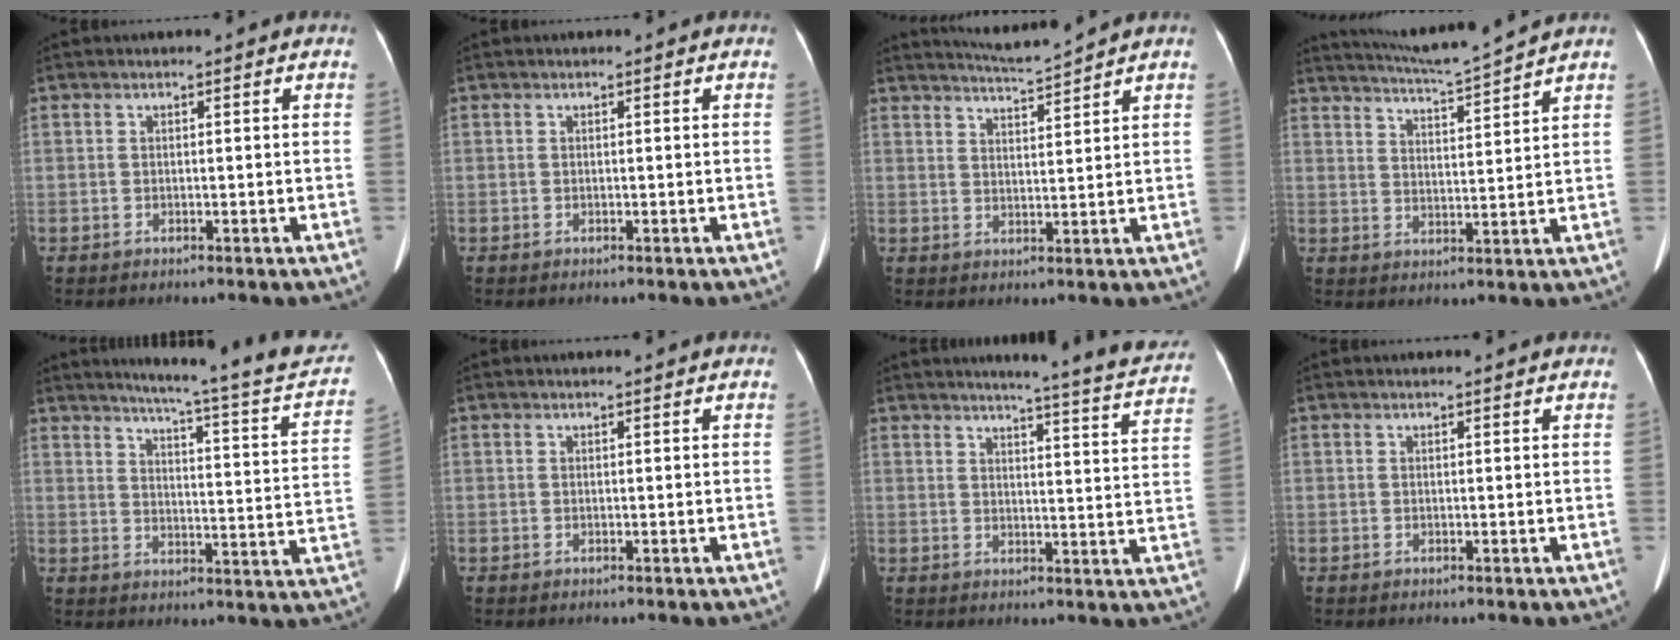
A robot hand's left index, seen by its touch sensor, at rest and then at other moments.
{"total": 0.0}
{"total": 4.9, "force": [4.7, -1.5, 0.6], "torque": [-0.017, -0.009, 0.084]}
{"total": 9.0, "force": [8.5, -2.0, 2.2], "torque": [-0.050, -0.007, 0.142]}
{"total": 21.9, "force": [19.8, -0.2, 9.4], "torque": [-0.129, -0.067, 0.233]}
{"total": 1.8, "force": [1.7, 0.1, 0.4], "torque": [-0.011, 0.008, 0.017]}
{"total": 16.8, "force": [15.7, -0.5, 5.9], "torque": [-0.077, -0.084, 0.164]}
{"total": 2.6, "force": [2.5, 0.2, 0.6], "torque": [-0.013, 0.008, 0.022]}